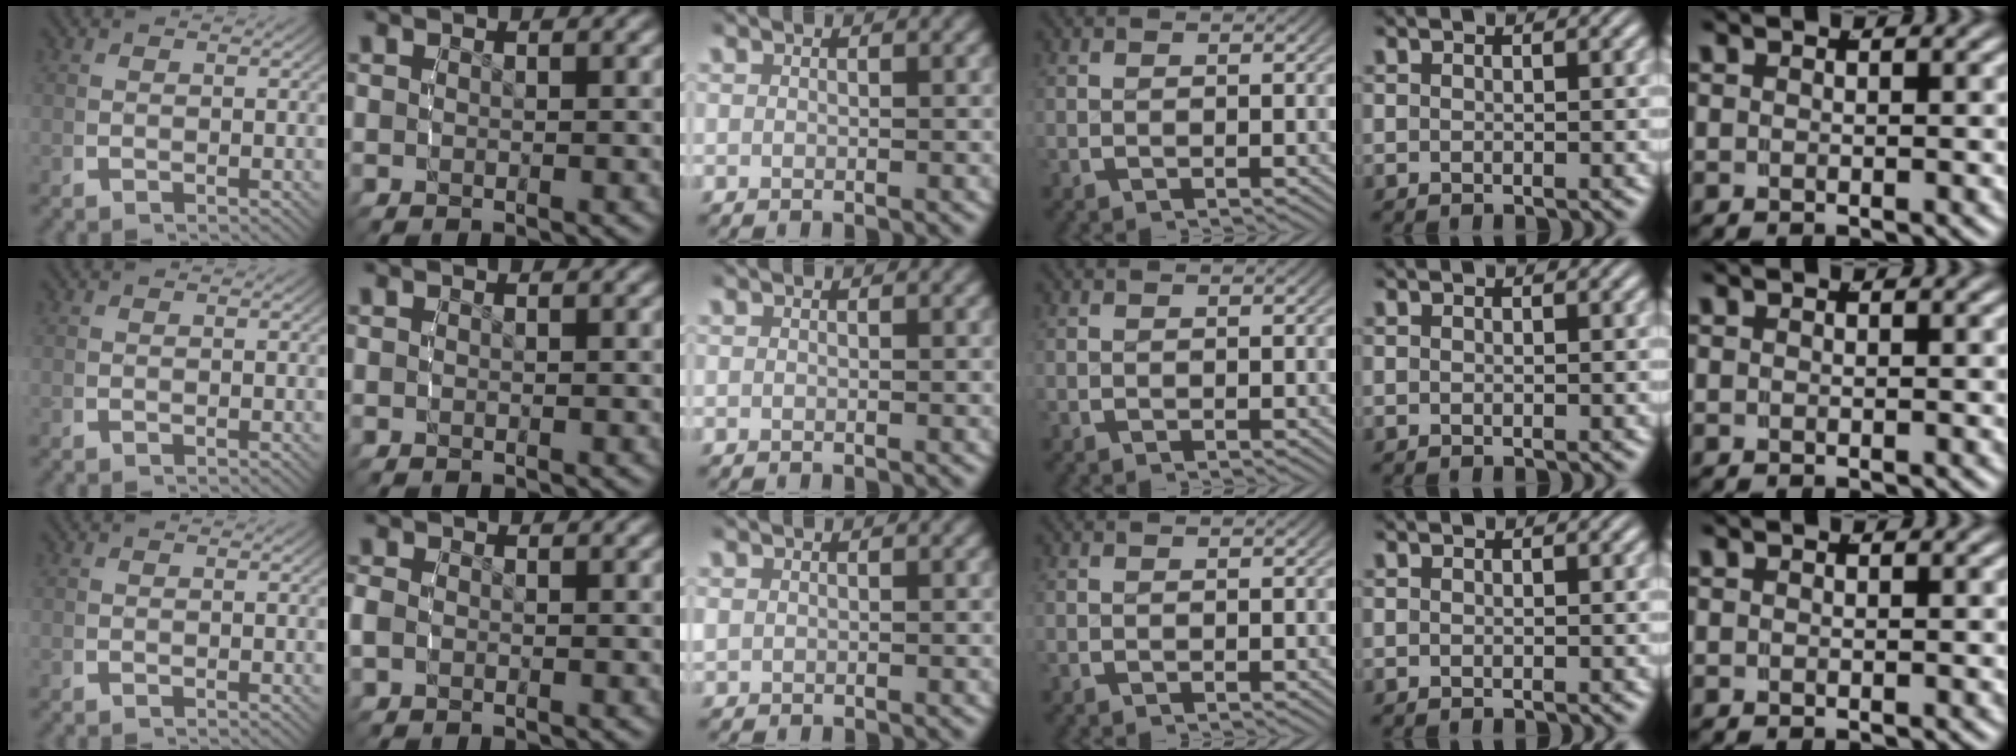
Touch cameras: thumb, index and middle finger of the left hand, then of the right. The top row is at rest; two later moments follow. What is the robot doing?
{"motion": "grasp_and_lifting", "object": "bottle cap"}